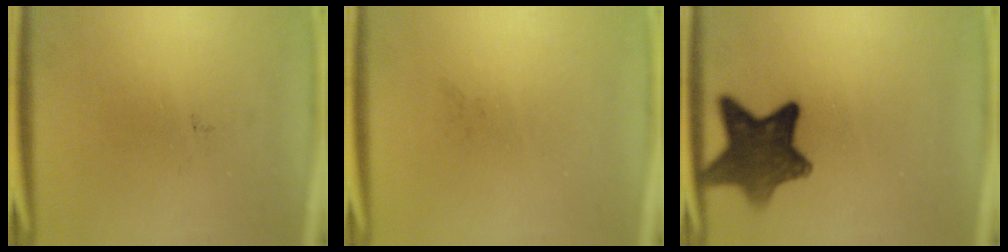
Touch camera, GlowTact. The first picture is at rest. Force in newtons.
{"total": 0.0}
{"total": 10.4}